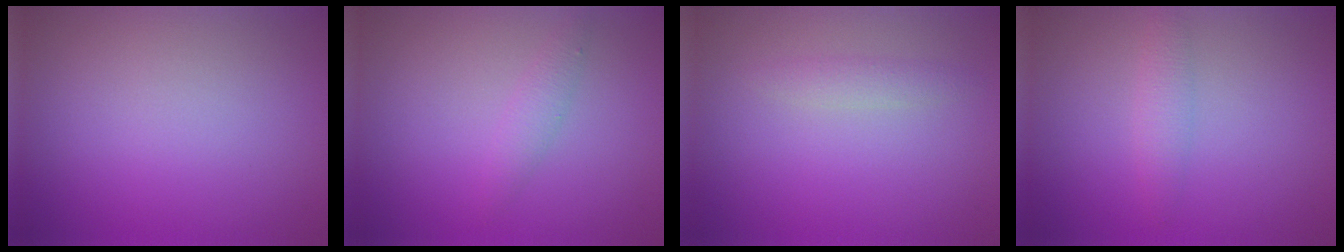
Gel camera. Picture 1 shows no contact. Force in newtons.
{"total": 1.4, "press": 1.4, "slide": 0.1}
{"total": 1.1, "press": 1.1, "slide": 0.0}
{"total": 1.5, "press": 1.5, "slide": 0.0}